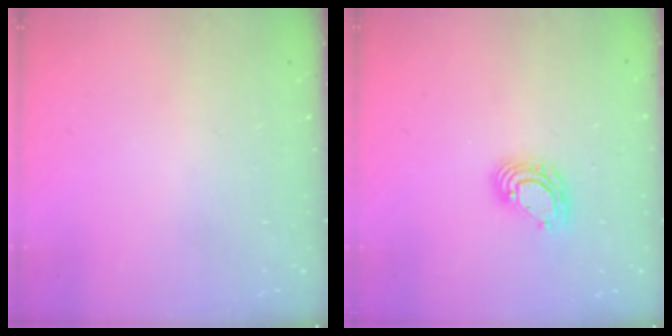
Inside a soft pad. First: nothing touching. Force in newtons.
{"total": 8.7, "press": 8.6, "slide": 1.4}